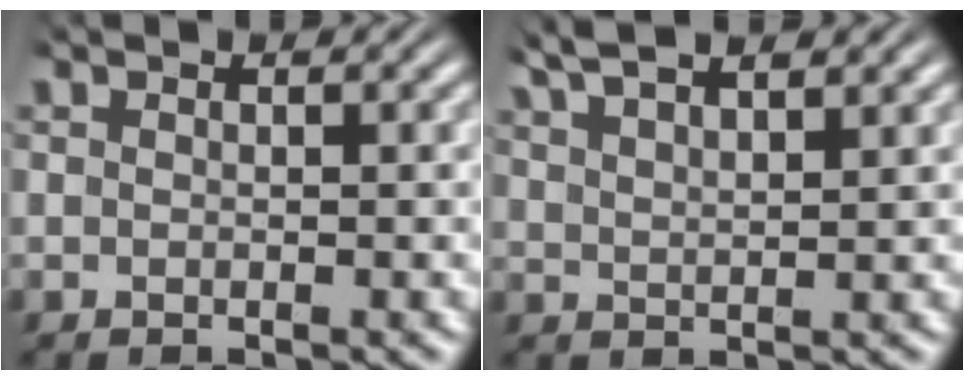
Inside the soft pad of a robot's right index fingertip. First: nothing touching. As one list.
[{"total": 4.3, "force": [3.6, 1.3, 2.0], "torque": [-0.047, 0.004, 0.062]}]